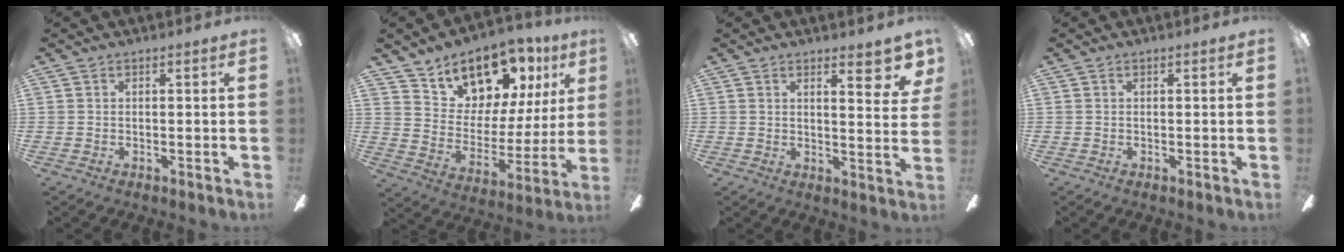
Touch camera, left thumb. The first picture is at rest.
{"total": 14.9, "force": [11.9, 7.9, 4.3], "torque": [-0.089, -0.089, 0.218]}
{"total": 6.8, "force": [4.4, 1.7, 4.9], "torque": [-0.047, -0.035, 0.064]}
{"total": 0.0}